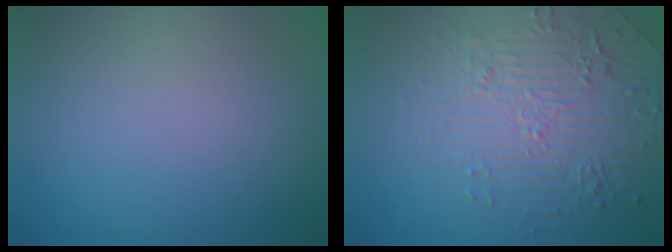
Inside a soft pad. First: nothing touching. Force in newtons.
{"total": 5.0, "press": 3.7, "slide": 3.4}